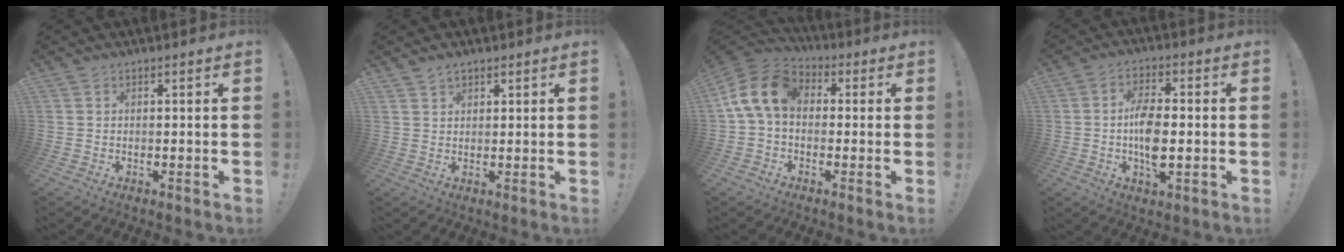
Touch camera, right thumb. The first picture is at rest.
{"total": 2.1, "force": [1.7, 1.1, 0.5], "torque": [0.000, -0.015, 0.030]}
{"total": 12.5, "force": [1.4, 8.1, 9.4], "torque": [-0.191, 0.024, 0.029]}
{"total": 9.2, "force": [-1.0, 4.1, 8.2], "torque": [-0.157, 0.002, -0.018]}